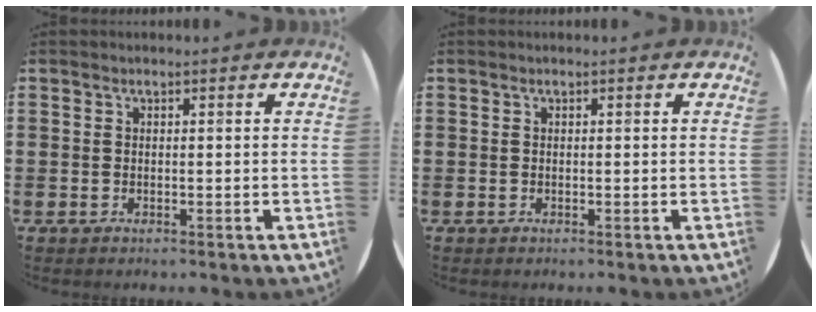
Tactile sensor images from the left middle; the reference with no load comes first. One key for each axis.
{"total": 0.0}